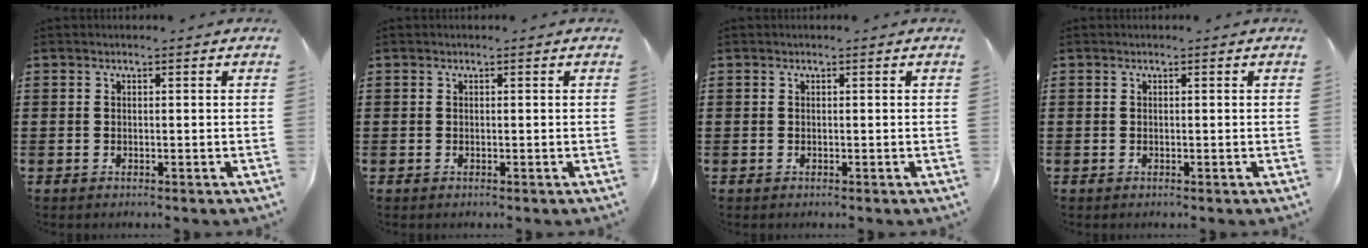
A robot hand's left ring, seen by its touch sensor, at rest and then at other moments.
{"total": 0.0}
{"total": 0.0}
{"total": 0.0}